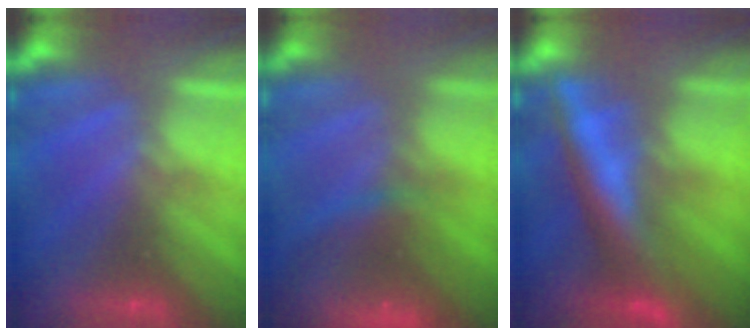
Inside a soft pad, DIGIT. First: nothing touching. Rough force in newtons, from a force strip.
{"total": 13.7}
{"total": 8.5}